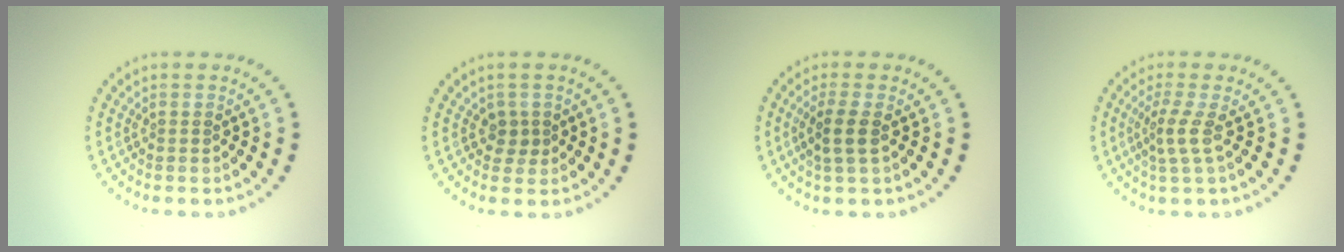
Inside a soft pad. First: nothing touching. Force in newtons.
{"total": 1.3, "press": 1.1, "slide": 0.7}
{"total": 2.3, "press": 2.1, "slide": 0.9}
{"total": 2.2, "press": 1.5, "slide": 1.6}